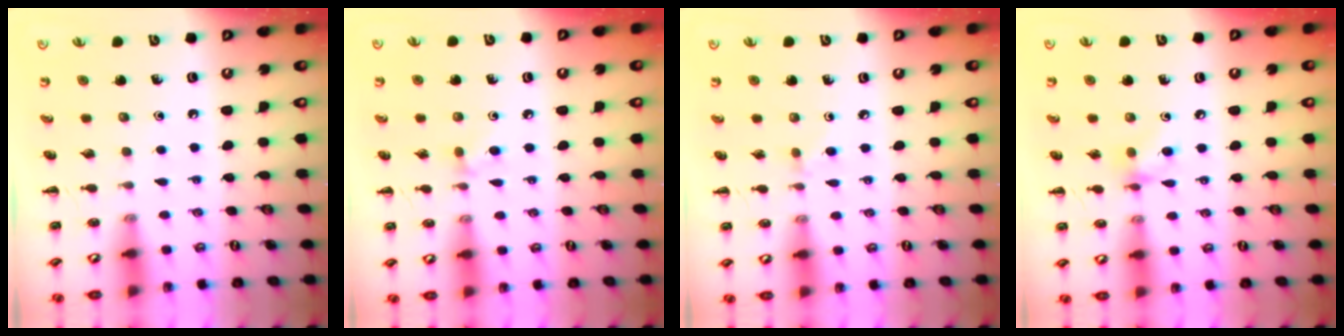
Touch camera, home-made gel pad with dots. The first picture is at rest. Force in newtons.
{"total": 5.2, "press": 5.0, "slide": 1.4}
{"total": 2.7, "press": 2.5, "slide": 1.0}
{"total": 6.9, "press": 6.8, "slide": 1.0}